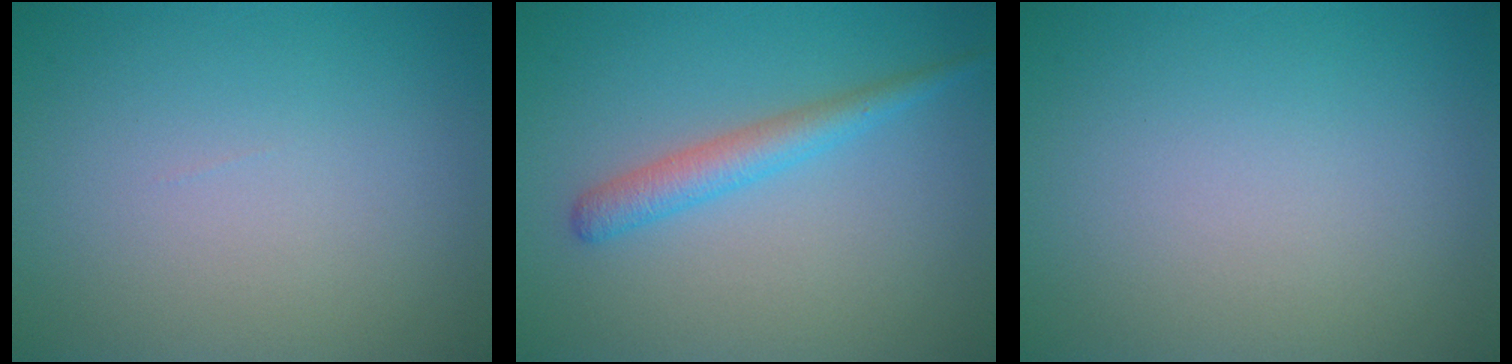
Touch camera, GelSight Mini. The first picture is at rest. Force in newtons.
{"total": 2.7, "press": 2.6, "slide": 0.1}
{"total": 0.0}